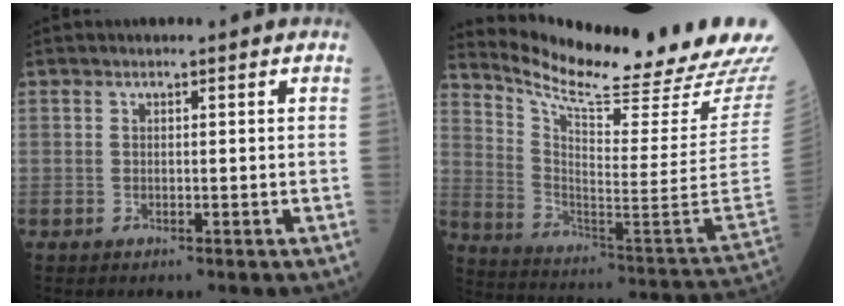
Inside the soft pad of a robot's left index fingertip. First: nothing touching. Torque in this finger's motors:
{"motor_torque": [0.80, -1.34, 0.09, 0.03]}